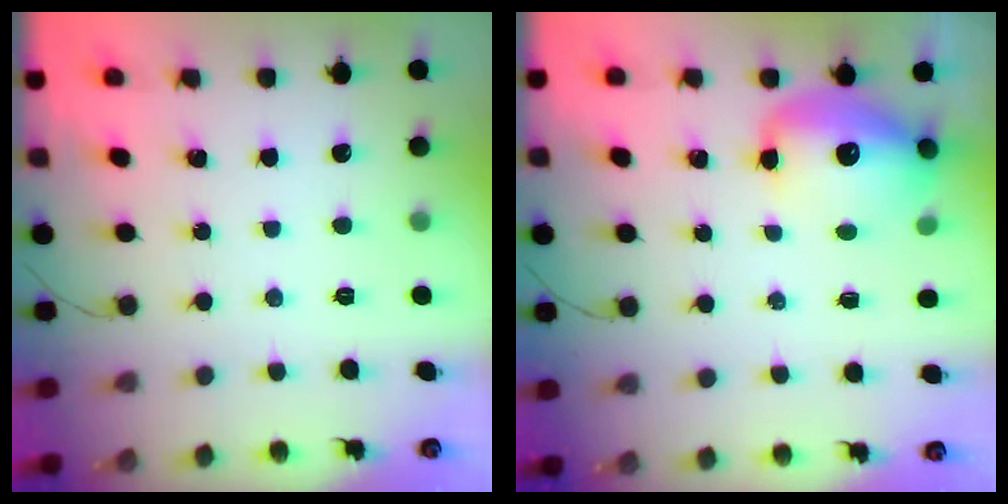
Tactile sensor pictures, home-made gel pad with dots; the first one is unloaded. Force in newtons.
{"total": 12.4, "press": 12.0, "slide": 3.2}